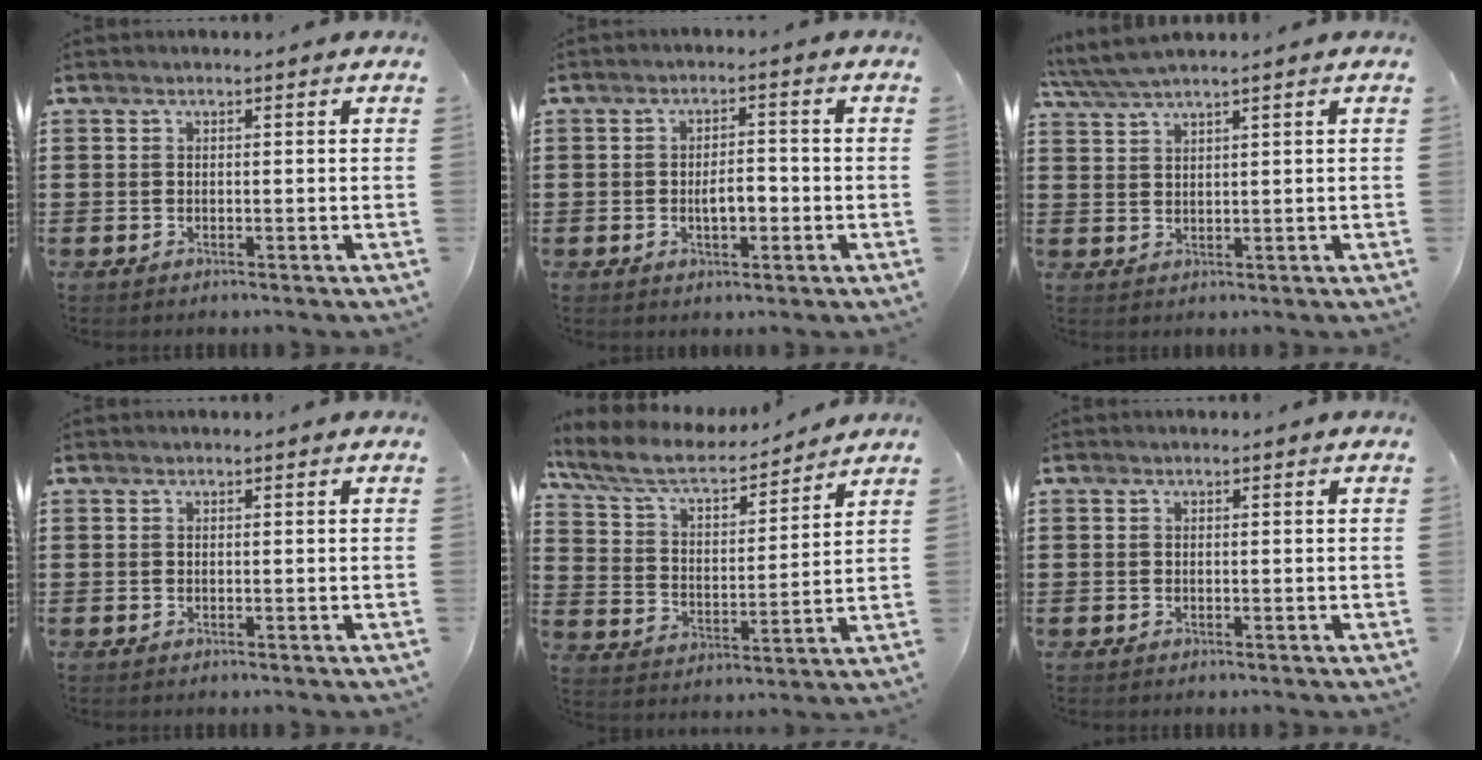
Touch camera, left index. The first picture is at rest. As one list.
[{"total": 4.1, "force": [-0.8, 1.7, 3.6], "torque": [-0.059, 0.001, -0.020]}, {"total": 3.1, "force": [2.6, -0.2, 1.7], "torque": [-0.040, -0.005, 0.048]}, {"total": 0.0}, {"total": 7.9, "force": [6.7, 1.9, 3.7], "torque": [-0.101, -0.035, 0.114]}, {"total": 0.0}]